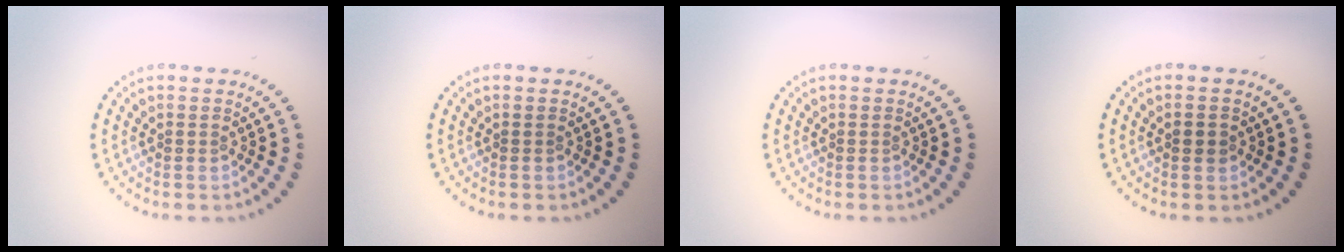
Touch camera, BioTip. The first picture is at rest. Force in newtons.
{"total": 0.0}
{"total": 0.0}
{"total": 1.0, "press": 1.0, "slide": 0.0}